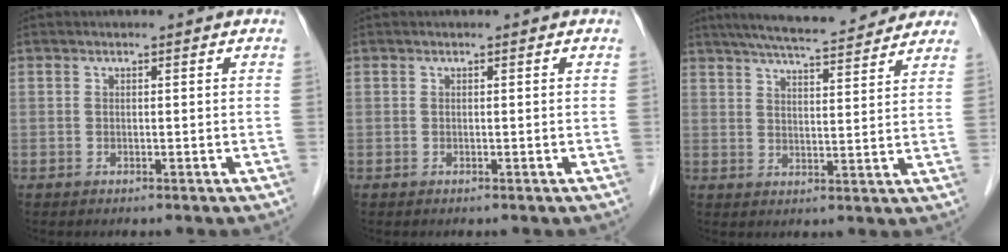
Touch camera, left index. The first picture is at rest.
{"total": 0.0}
{"total": 15.3, "force": [13.4, 2.0, 7.0], "torque": [-0.112, 0.024, 0.185]}